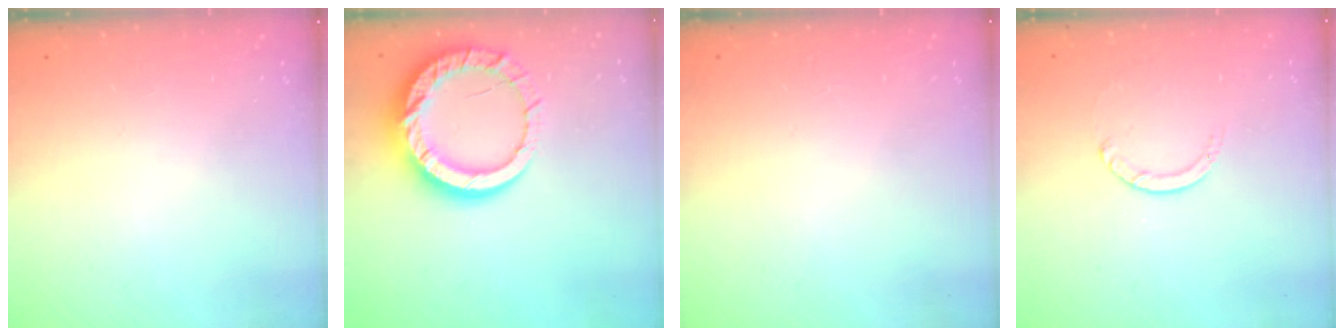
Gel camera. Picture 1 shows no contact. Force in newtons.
{"total": 16.0, "press": 15.9, "slide": 1.4}
{"total": 2.5, "press": 2.5, "slide": 0.2}
{"total": 1.1, "press": 1.1, "slide": 0.1}